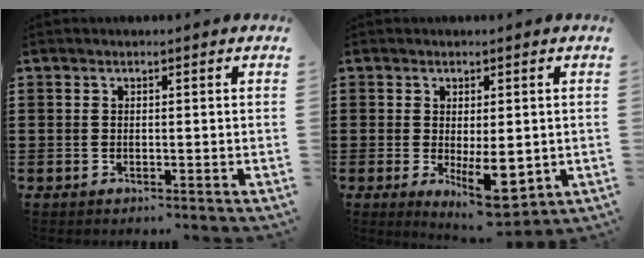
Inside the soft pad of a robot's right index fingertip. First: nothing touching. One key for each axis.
{"total": 7.3, "fx": -1.3, "fy": 3.2, "fz": 6.4, "tx": -0.098, "ty": -0.003, "tz": -0.018}